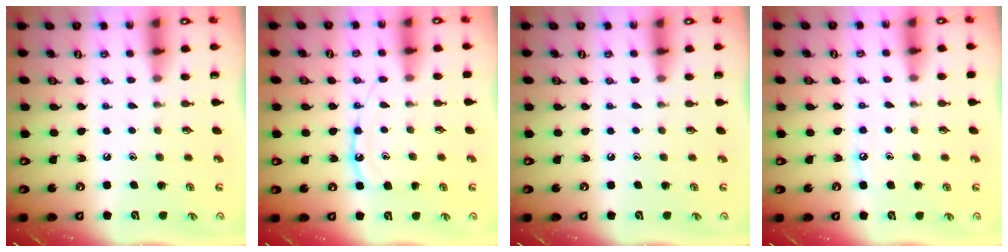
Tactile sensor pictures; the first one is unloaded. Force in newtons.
{"total": 10.7, "press": 10.7, "slide": 0.4}
{"total": 0.0}
{"total": 4.2, "press": 4.2, "slide": 0.6}